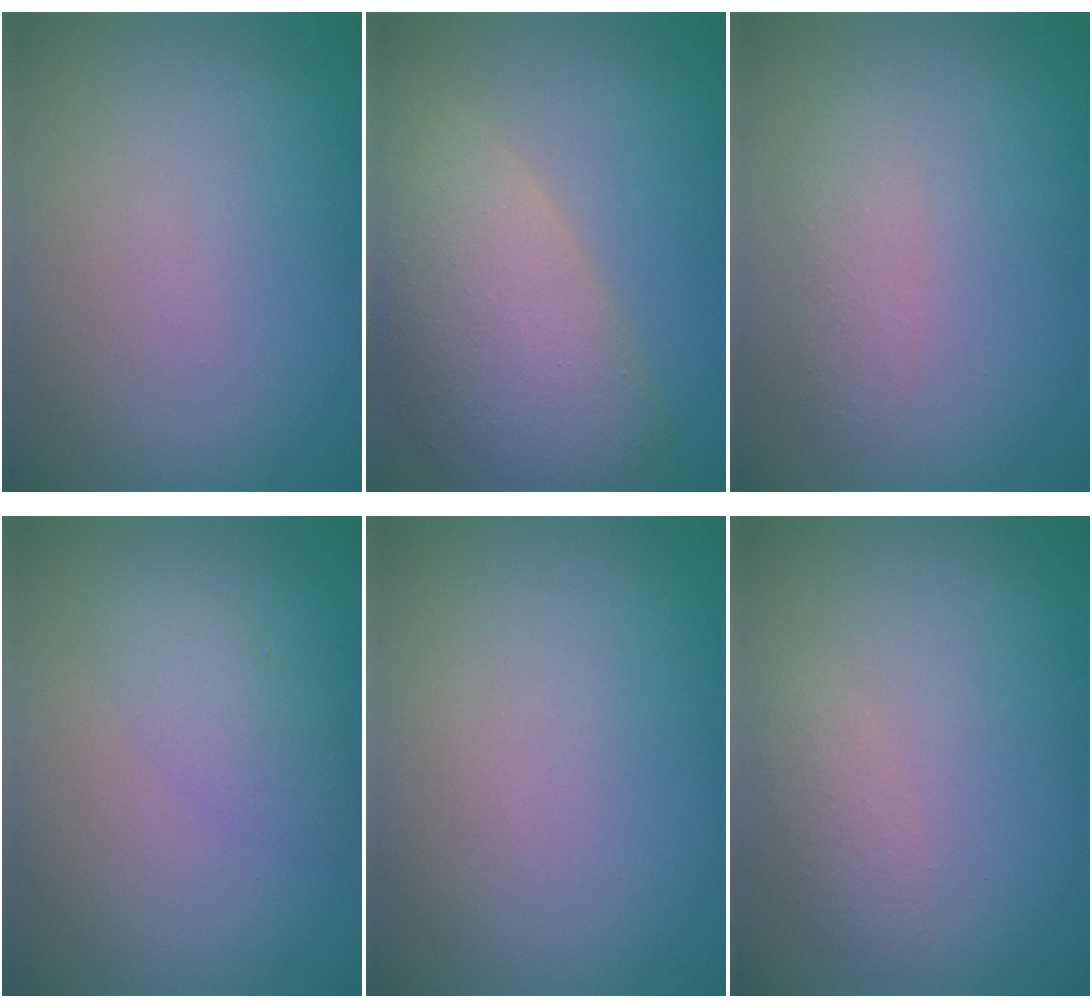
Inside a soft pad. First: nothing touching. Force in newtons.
{"total": 10.8, "press": 10.8, "slide": 0.9}
{"total": 1.5, "press": 1.5, "slide": 0.1}
{"total": 2.0, "press": 2.0, "slide": 0.1}
{"total": 0.0}
{"total": 1.4, "press": 1.4, "slide": 0.1}